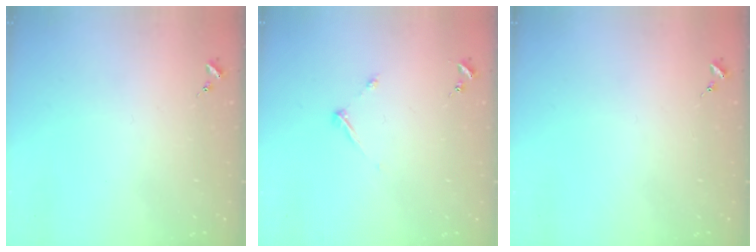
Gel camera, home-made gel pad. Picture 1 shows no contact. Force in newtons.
{"total": 4.8, "press": 4.8, "slide": 0.6}
{"total": 0.0}